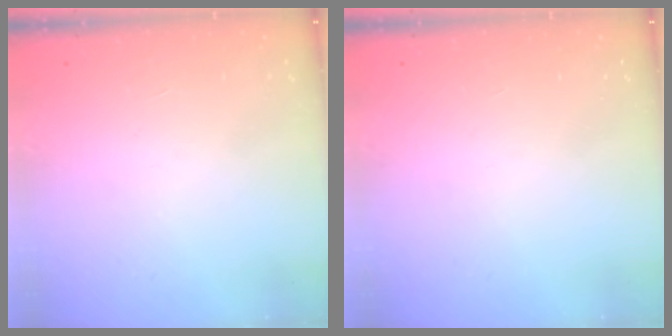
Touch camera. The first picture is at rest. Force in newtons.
{"total": 0.0}